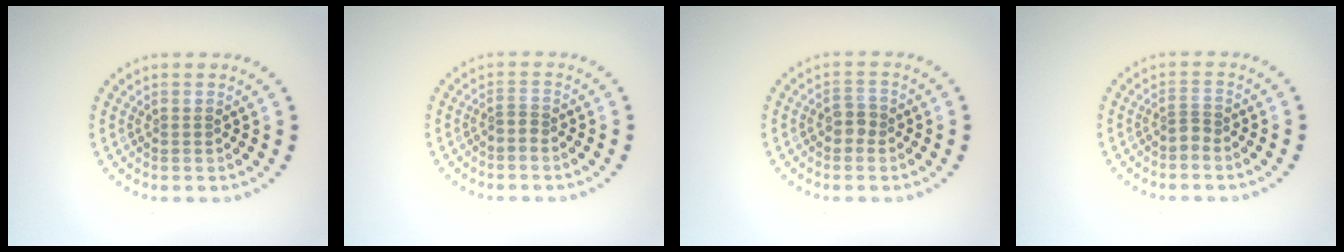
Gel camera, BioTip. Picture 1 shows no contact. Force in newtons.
{"total": 0.9, "press": 0.5, "slide": 0.8}
{"total": 1.6, "press": 1.5, "slide": 0.5}
{"total": 1.0, "press": 0.6, "slide": 0.8}